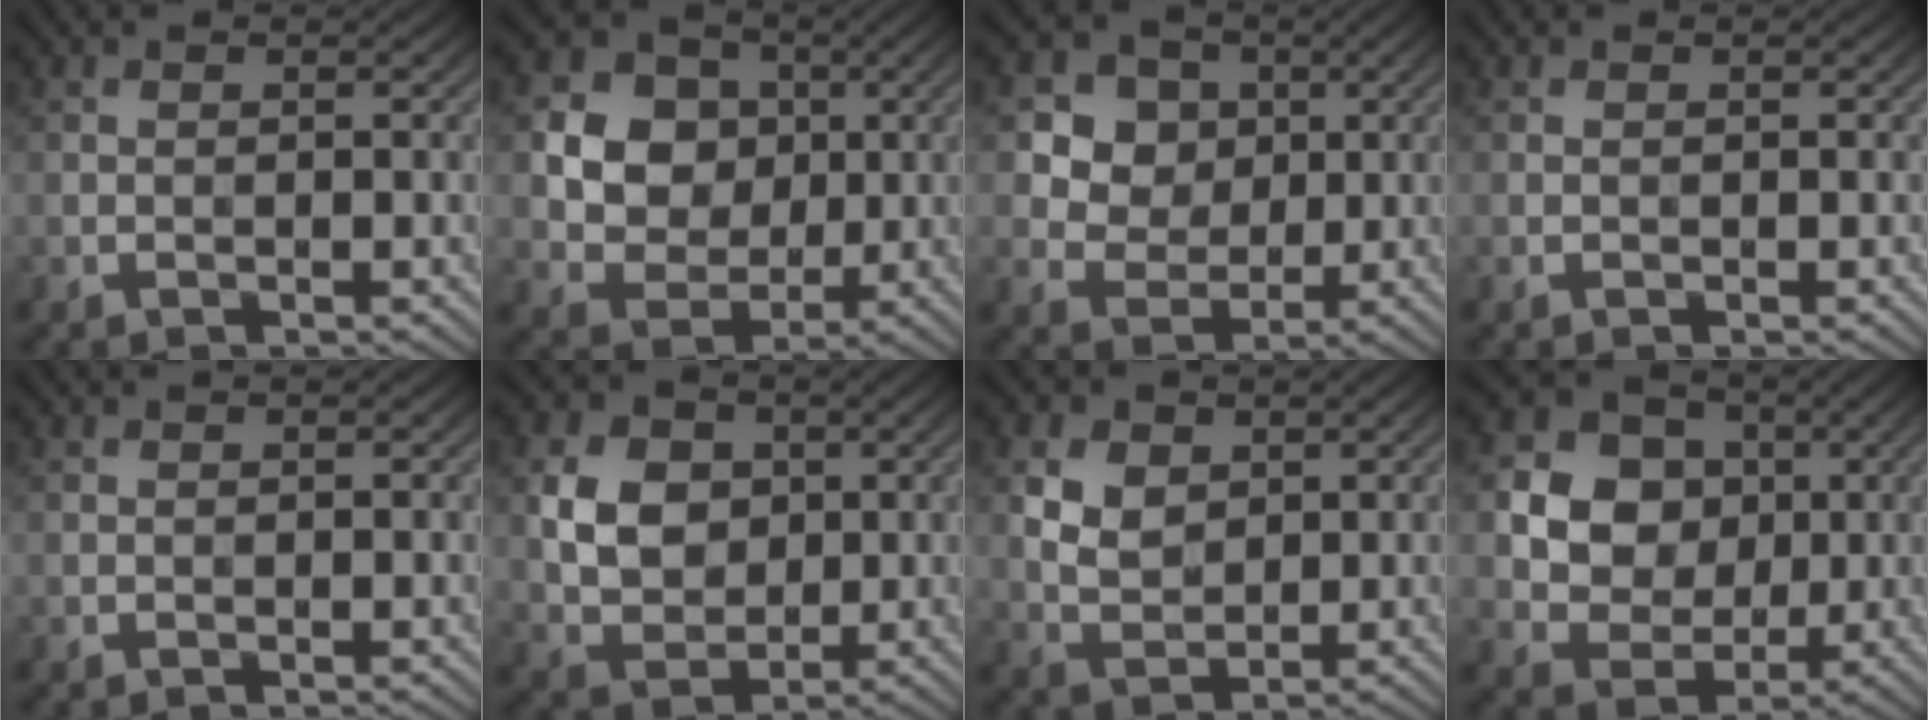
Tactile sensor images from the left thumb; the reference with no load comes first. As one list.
[{"total": 9.3, "force": [1.8, 8.1, 4.2], "torque": [-0.110, 0.013, 0.035]}, {"total": 7.6, "force": [2.5, 6.5, 3.1], "torque": [-0.093, 0.000, 0.049]}, {"total": 0.0}, {"total": 0.0}, {"total": 7.2, "force": [1.2, 5.8, 4.1], "torque": [-0.099, 0.001, 0.016]}, {"total": 5.0, "force": [1.8, 3.6, 2.8], "torque": [-0.071, 0.000, 0.034]}, {"total": 10.3, "force": [1.9, 9.0, 4.7], "torque": [-0.124, 0.020, 0.042]}]